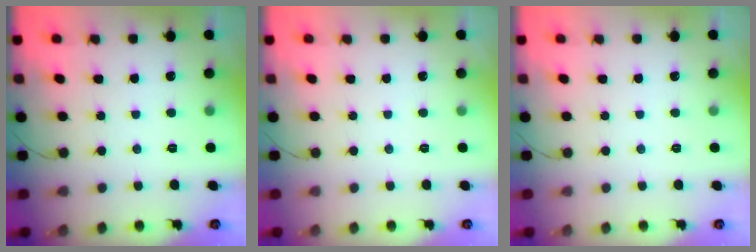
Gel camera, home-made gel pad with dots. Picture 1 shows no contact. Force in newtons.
{"total": 0.0}
{"total": 0.0}